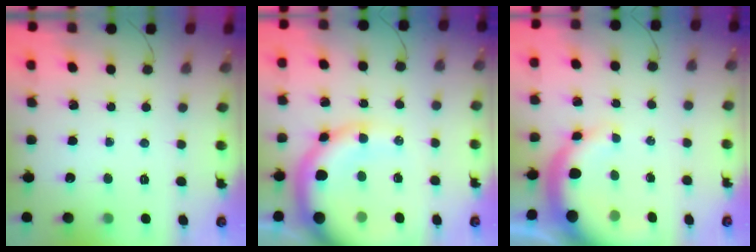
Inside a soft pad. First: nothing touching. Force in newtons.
{"total": 17.9, "press": 17.5, "slide": 4.0}
{"total": 9.6, "press": 9.4, "slide": 1.8}